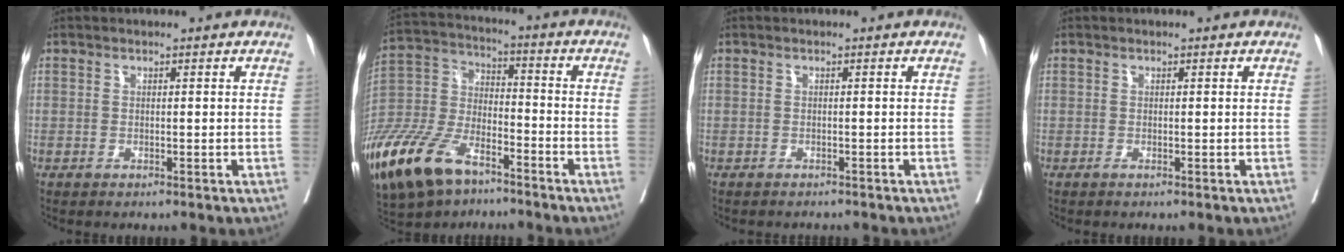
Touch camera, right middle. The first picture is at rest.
{"total": 23.0, "force": [-14.9, 10.2, 14.1], "torque": [-0.387, -0.042, -0.287]}
{"total": 2.6, "force": [-2.4, 0.9, 0.4], "torque": [-0.005, -0.006, -0.037]}
{"total": 0.0}